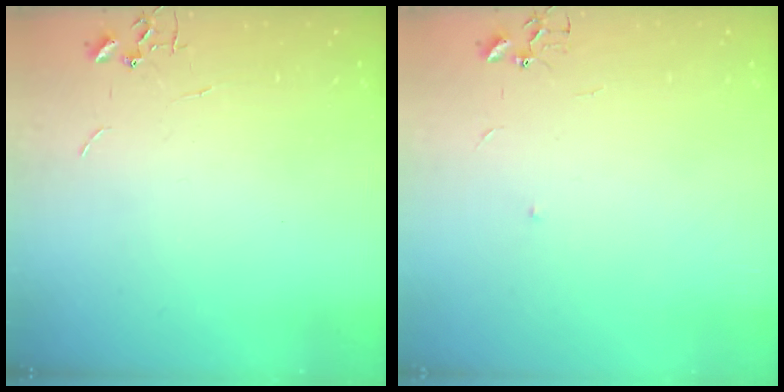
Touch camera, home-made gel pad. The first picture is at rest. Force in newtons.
{"total": 4.2, "press": 4.1, "slide": 1.0}